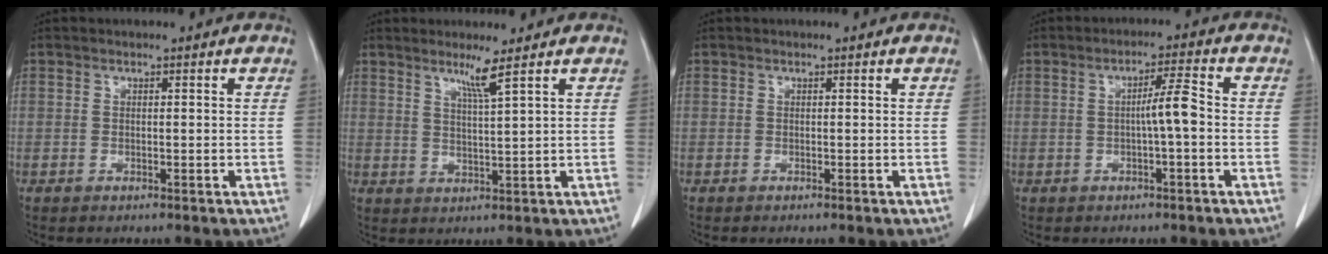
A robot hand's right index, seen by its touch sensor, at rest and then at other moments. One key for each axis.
{"total": 3.6, "fx": 2.3, "fy": -1.1, "fz": 2.4, "tx": -0.046, "ty": -0.012, "tz": 0.047}
{"total": 0.0}
{"total": 4.3, "fx": -0.5, "fy": 0.0, "fz": 4.3, "tx": -0.069, "ty": 0.008, "tz": -0.009}